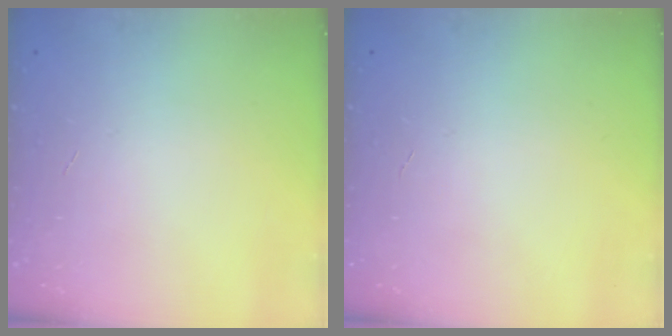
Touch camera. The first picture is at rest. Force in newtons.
{"total": 0.0}